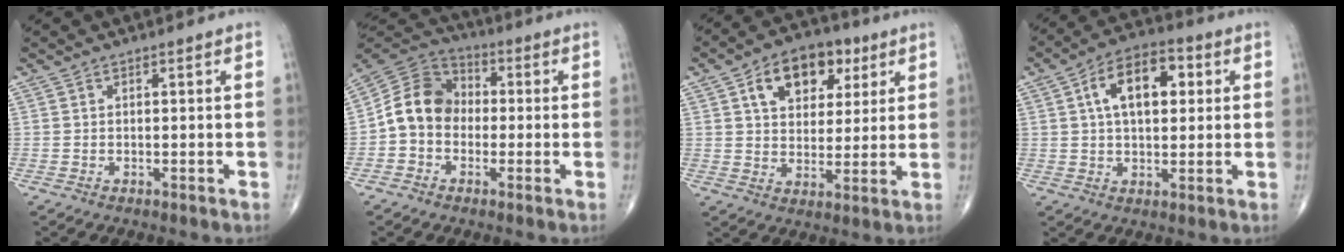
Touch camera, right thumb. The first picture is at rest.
{"total": 10.5, "force": [-1.2, 8.7, 5.9], "torque": [-0.095, 0.038, -0.039]}
{"total": 13.4, "force": [5.6, 8.8, 8.3], "torque": [-0.093, -0.004, 0.088]}
{"total": 12.5, "force": [3.1, 7.0, 9.9], "torque": [-0.144, 0.016, 0.044]}